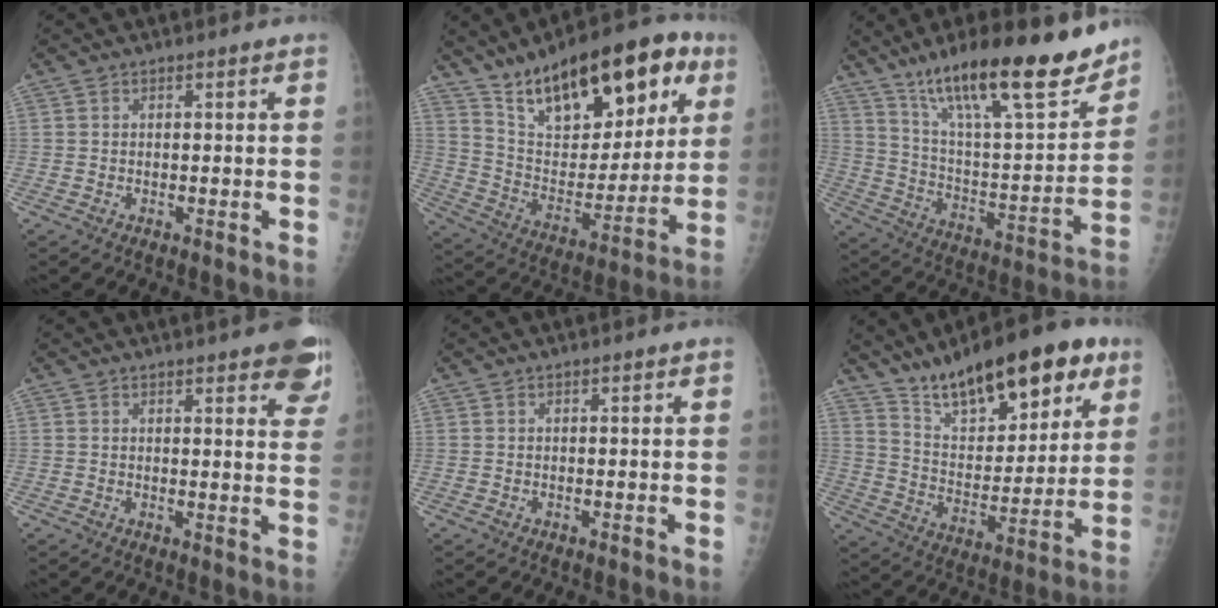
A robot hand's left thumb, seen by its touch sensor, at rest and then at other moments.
{"total": 26.1, "force": [14.4, 11.8, 18.3], "torque": [-0.236, -0.026, 0.241]}
{"total": 24.7, "force": [17.5, 5.7, 16.4], "torque": [-0.237, -0.074, 0.294]}
{"total": 10.3, "force": [6.7, 3.0, 7.2], "torque": [-0.057, -0.025, 0.069]}
{"total": 0.0}
{"total": 22.5, "force": [14.0, 9.0, 15.1], "torque": [-0.191, -0.049, 0.232]}